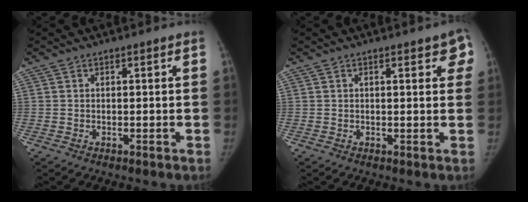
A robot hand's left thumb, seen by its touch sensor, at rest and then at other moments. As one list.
[{"total": 4.9, "force": [2.2, 1.9, 4.0], "torque": [-0.025, -0.004, 0.019]}]